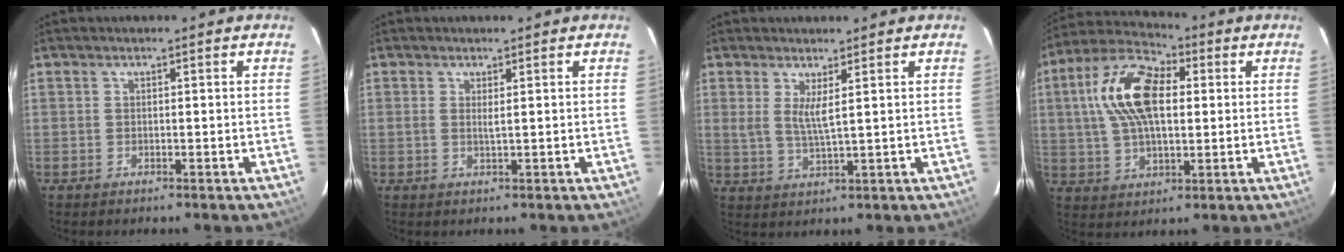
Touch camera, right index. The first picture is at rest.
{"total": 1.1, "force": [0.3, 0.0, 1.0], "torque": [-0.021, 0.000, 0.006]}
{"total": 3.8, "force": [1.6, 0.1, 3.5], "torque": [-0.067, -0.009, 0.028]}
{"total": 15.7, "force": [3.1, 8.1, 13.1], "torque": [-0.258, 0.027, 0.050]}